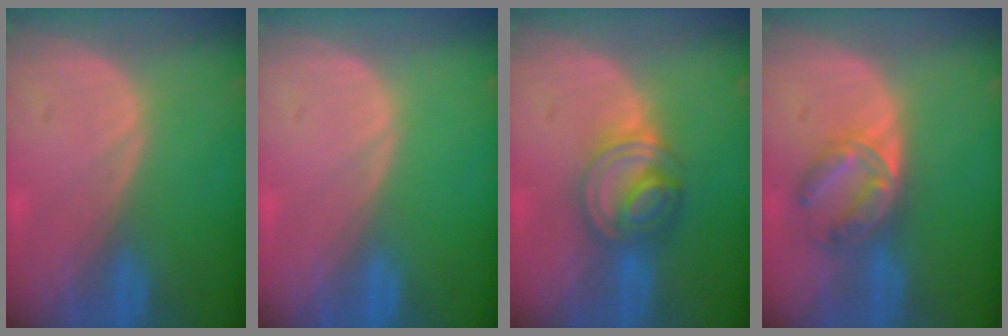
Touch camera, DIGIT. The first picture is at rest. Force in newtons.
{"total": 0.0}
{"total": 6.4, "press": 6.1, "slide": 2.0}
{"total": 6.3, "press": 5.7, "slide": 2.7}